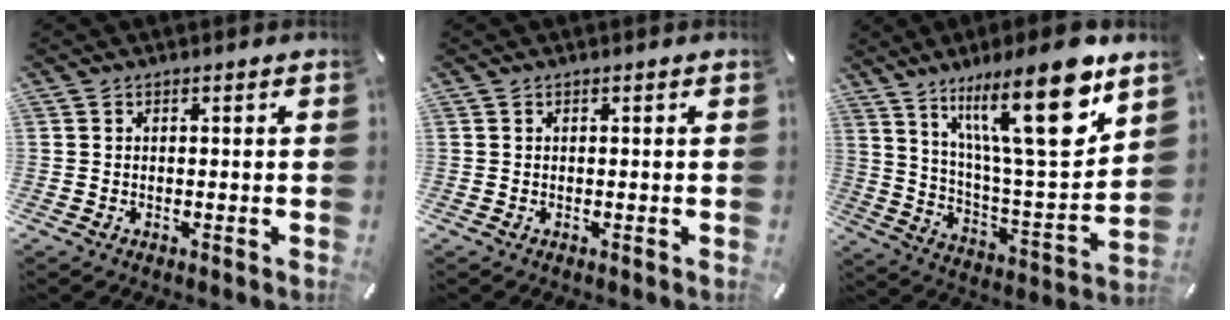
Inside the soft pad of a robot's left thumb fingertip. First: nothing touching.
{"total": 0.0}
{"total": 22.8, "force": [14.4, 5.7, 16.8], "torque": [-0.268, -0.088, 0.224]}